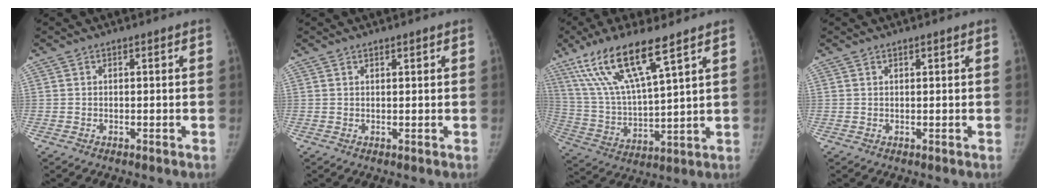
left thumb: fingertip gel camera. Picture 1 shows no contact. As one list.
[{"total": 0.8, "force": [0.7, 0.2, 0.5], "torque": [-0.006, -0.003, 0.012]}, {"total": 17.0, "force": [10.3, 3.4, 13.1], "torque": [-0.264, -0.036, 0.207]}, {"total": 0.6, "force": [0.4, 0.1, 0.3], "torque": [-0.006, -0.002, 0.008]}]